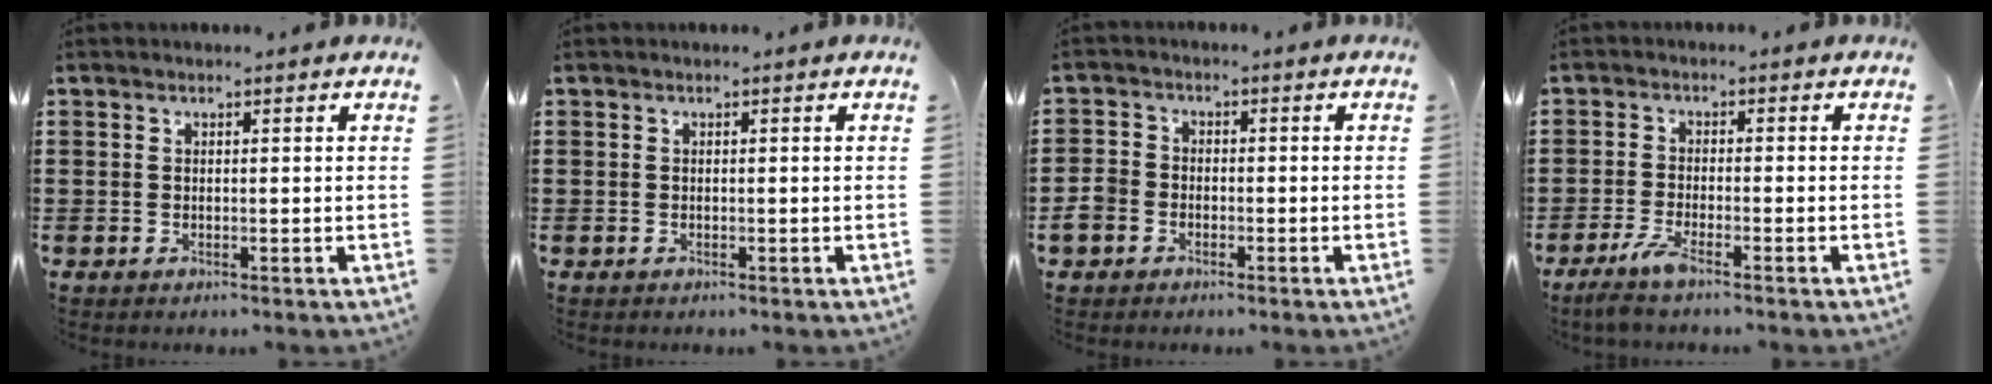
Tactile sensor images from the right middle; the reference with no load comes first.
{"total": 0.0}
{"total": 3.2, "force": [-1.8, 2.5, 0.9], "torque": [-0.045, -0.005, -0.044]}
{"total": 3.5, "force": [-2.3, 0.2, 2.6], "torque": [-0.064, -0.010, -0.048]}